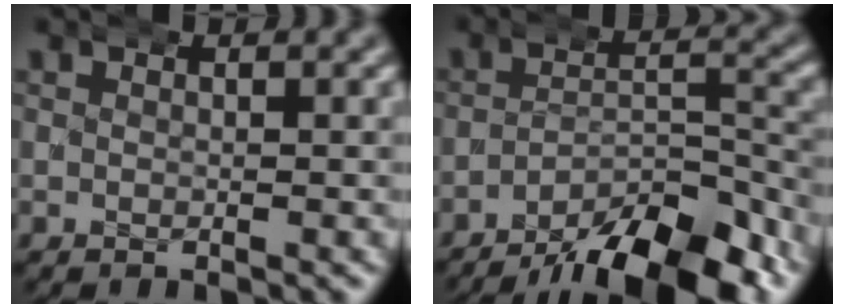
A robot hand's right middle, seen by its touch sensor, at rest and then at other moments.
{"total": 11.5, "force": [-9.4, 3.2, 5.7], "torque": [-0.065, -0.007, -0.142]}